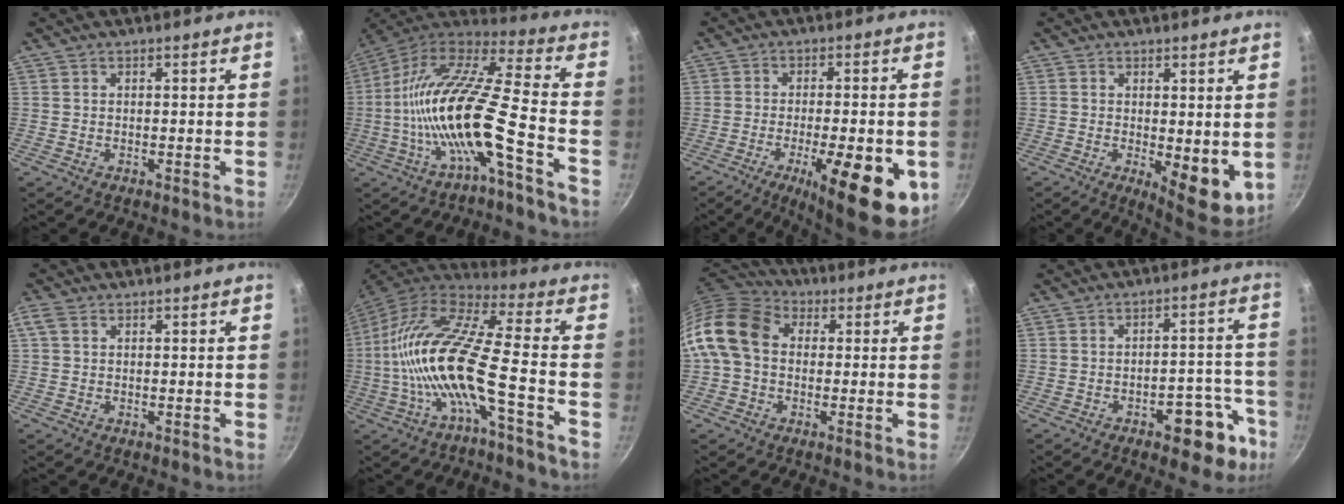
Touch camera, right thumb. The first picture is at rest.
{"total": 19.7, "force": [-6.7, 3.6, 18.2], "torque": [-0.328, 0.038, -0.138]}
{"total": 17.7, "force": [-6.0, 5.8, 15.6], "torque": [-0.200, 0.006, -0.081]}
{"total": 8.6, "force": [-0.4, 3.6, 7.8], "torque": [-0.084, -0.017, 0.003]}
{"total": 2.5, "force": [0.8, 1.7, 1.6], "torque": [-0.033, 0.007, 0.015]}
{"total": 18.3, "force": [-4.6, 3.6, 17.4], "torque": [-0.335, 0.040, -0.104]}
{"total": 13.6, "force": [0.9, 10.3, 8.8], "torque": [-0.154, 0.029, -0.004]}
{"total": 10.9, "force": [-5.7, 5.5, 7.5], "torque": [-0.048, 0.051, -0.066]}